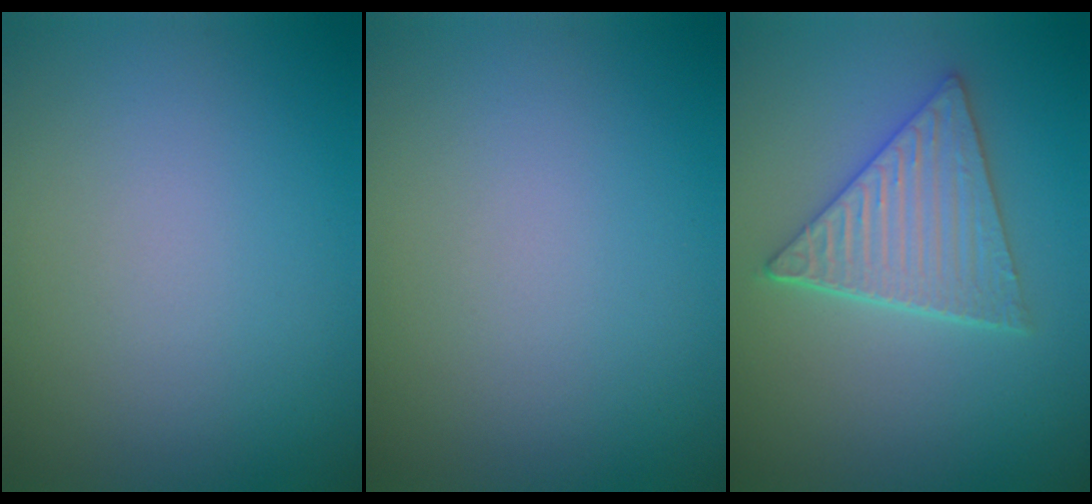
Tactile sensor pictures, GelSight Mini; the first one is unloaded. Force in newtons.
{"total": 0.0}
{"total": 4.5, "press": 3.9, "slide": 2.1}